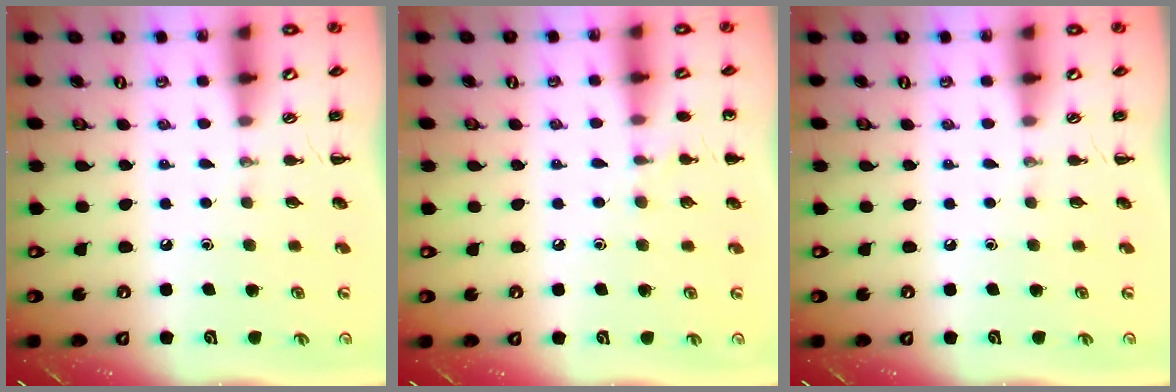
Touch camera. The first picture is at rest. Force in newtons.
{"total": 5.2, "press": 5.0, "slide": 1.6}
{"total": 0.0}